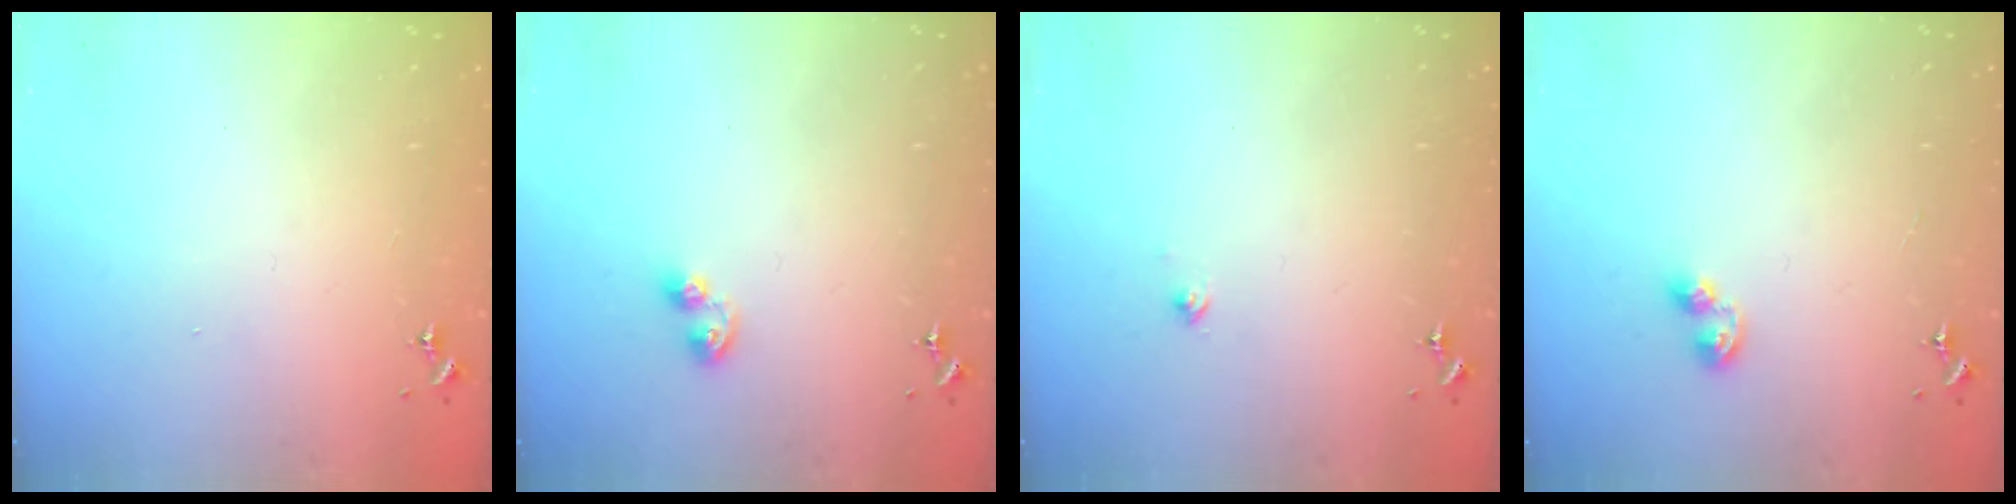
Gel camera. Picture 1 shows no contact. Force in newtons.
{"total": 4.7, "press": 4.6, "slide": 0.6}
{"total": 2.3, "press": 2.3, "slide": 0.2}
{"total": 5.2, "press": 5.1, "slide": 0.5}